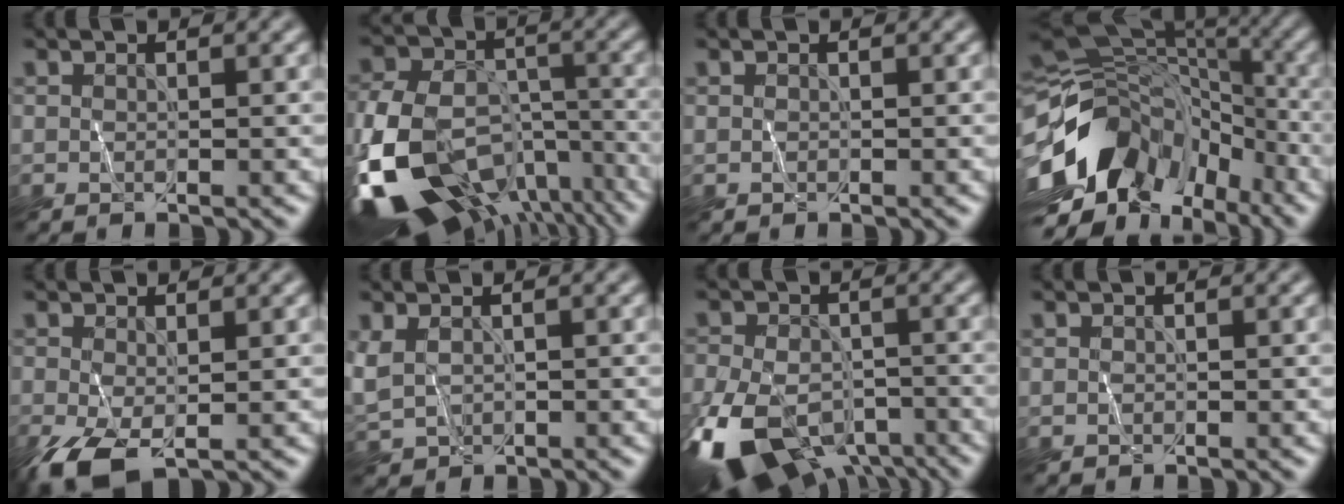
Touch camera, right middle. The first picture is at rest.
{"total": 19.2, "force": [-9.5, 12.4, 11.1], "torque": [-0.243, -0.037, -0.111]}
{"total": 0.0}
{"total": 13.4, "force": [-5.6, 8.9, 8.4], "torque": [-0.171, 0.005, -0.100]}
{"total": 4.8, "force": [-1.9, 2.5, 3.7], "torque": [-0.102, -0.017, -0.028]}
{"total": 2.7, "force": [0.3, 2.0, 1.8], "torque": [-0.061, -0.007, 0.014]}
{"total": 13.3, "force": [-7.2, 8.0, 7.8], "torque": [-0.153, -0.038, -0.107]}
{"total": 0.0}